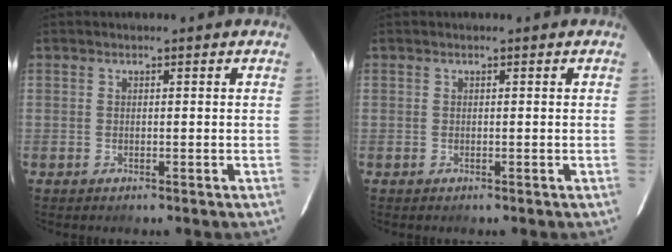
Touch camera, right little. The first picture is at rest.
{"total": 0.0}